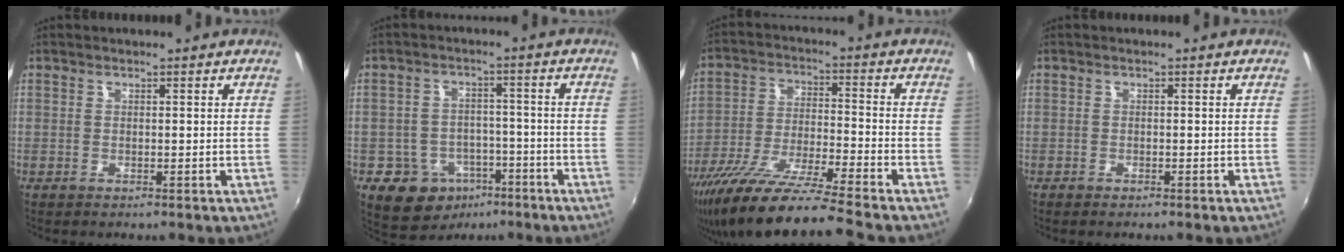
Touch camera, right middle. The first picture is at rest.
{"total": 9.6, "force": [-5.5, 7.2, 2.9], "torque": [-0.066, 0.020, -0.064]}
{"total": 17.0, "force": [-14.4, -0.6, 9.1], "torque": [-0.179, -0.039, -0.260]}
{"total": 0.6, "force": [-0.6, 0.2, 0.2], "torque": [-0.006, -0.003, -0.012]}